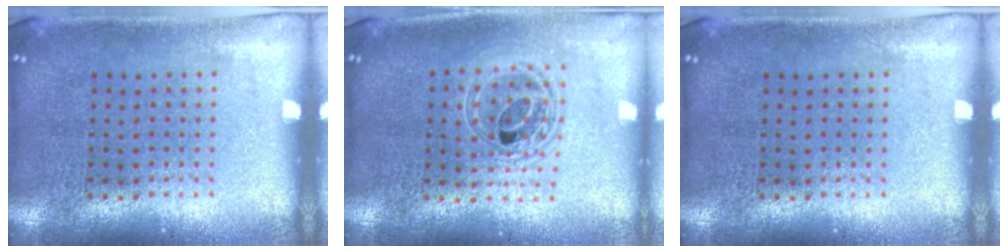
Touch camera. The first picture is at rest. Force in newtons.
{"total": 1.5, "press": 1.3, "slide": 0.8}
{"total": 0.0}